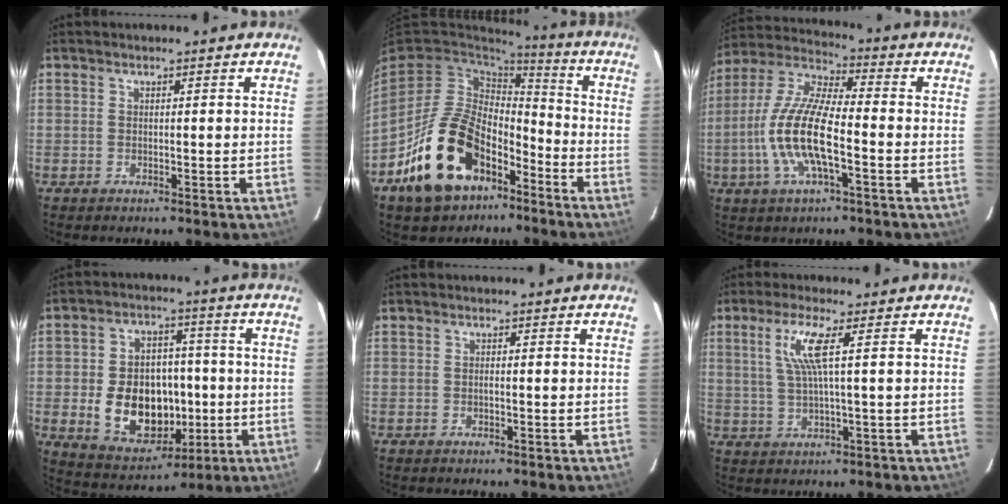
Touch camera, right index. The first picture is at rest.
{"total": 20.7, "force": [-11.3, 12.5, 12.0], "torque": [-0.249, 0.017, -0.169]}
{"total": 14.8, "force": [-4.0, 4.3, 13.5], "torque": [-0.281, -0.001, -0.082]}
{"total": 15.4, "force": [-2.6, 11.2, 10.2], "torque": [-0.214, 0.016, -0.016]}
{"total": 0.0}
{"total": 6.0, "force": [1.8, -0.5, 5.7], "torque": [-0.108, -0.001, 0.042]}